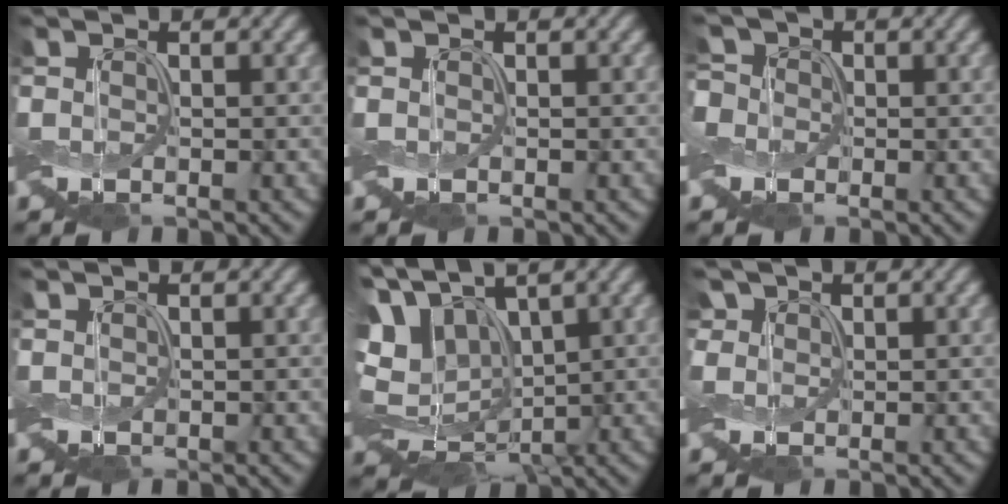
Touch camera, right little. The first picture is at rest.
{"total": 0.0}
{"total": 5.3, "force": [1.8, 4.4, 2.4], "torque": [-0.058, 0.027, 0.000]}
{"total": 0.0}
{"total": 8.9, "force": [1.8, 6.2, 6.1], "torque": [-0.151, -0.001, 0.035]}
{"total": 1.6, "force": [1.0, 1.2, 0.4], "torque": [-0.011, 0.008, 0.011]}